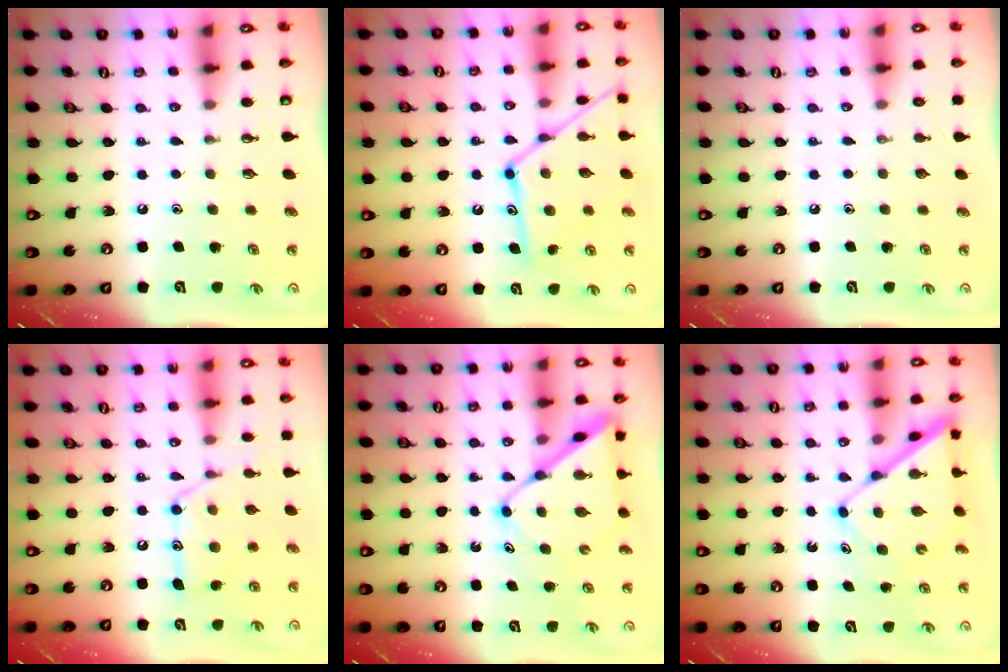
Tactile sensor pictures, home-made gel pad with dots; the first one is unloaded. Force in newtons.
{"total": 15.7, "press": 15.6, "slide": 1.2}
{"total": 0.0}
{"total": 15.1, "press": 15.1, "slide": 1.1}
{"total": 12.5, "press": 12.5, "slide": 1.1}
{"total": 10.2, "press": 10.2, "slide": 0.9}